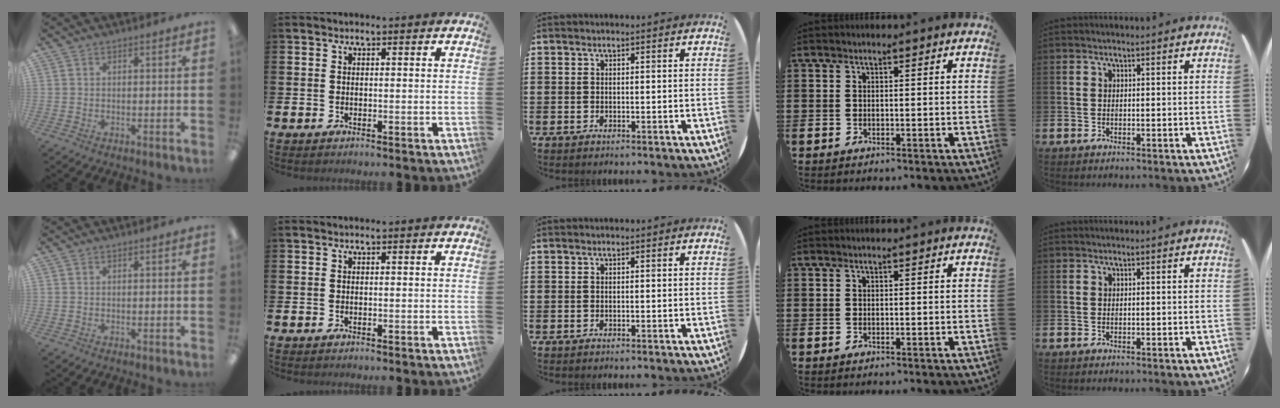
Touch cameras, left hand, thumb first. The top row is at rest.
{}